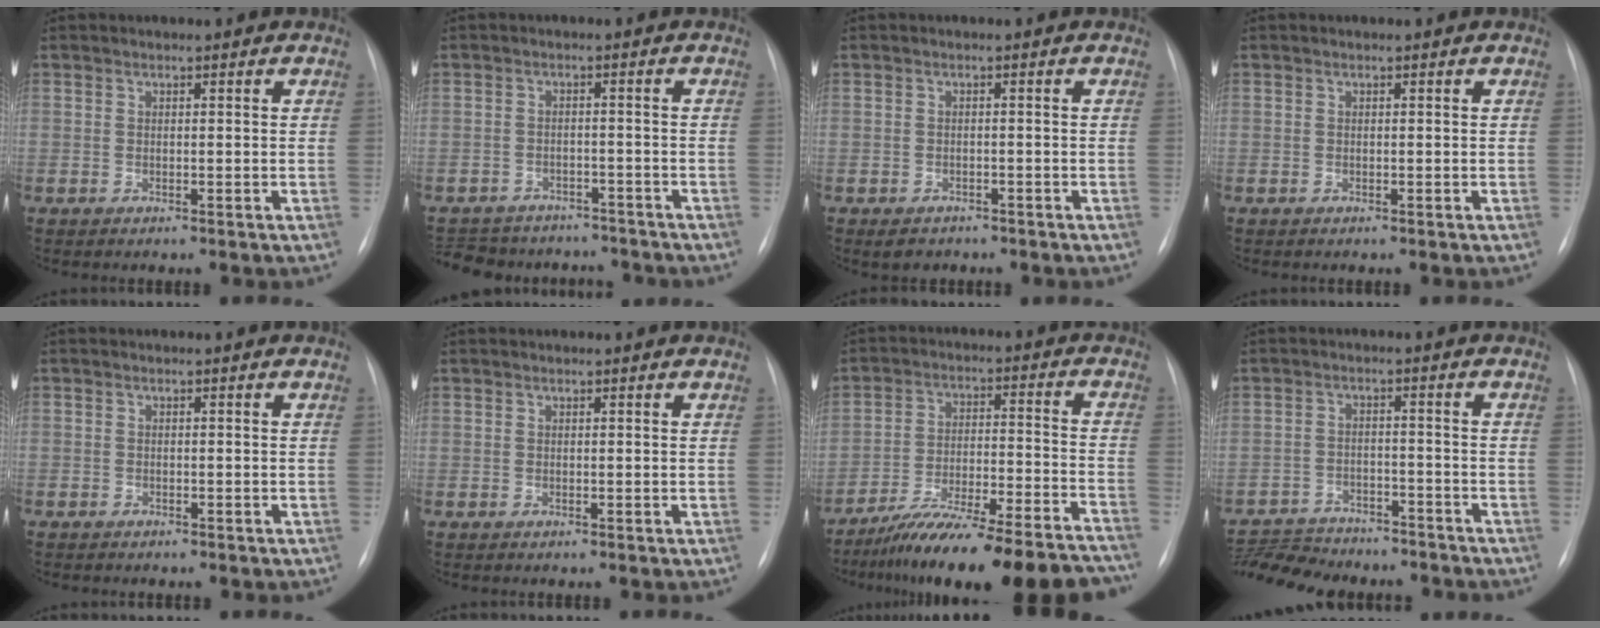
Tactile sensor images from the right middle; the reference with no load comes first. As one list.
[{"total": 13.9, "force": [-12.1, 5.9, 3.4], "torque": [-0.085, 0.012, -0.147]}, {"total": 2.7, "force": [-2.0, 1.7, 0.6], "torque": [-0.008, 0.002, -0.024]}, {"total": 0.0}, {"total": 1.7, "force": [-1.4, 0.9, 0.4], "torque": [-0.010, 0.002, -0.018]}, {"total": 0.0}, {"total": 23.9, "force": [-21.3, 1.5, 10.8], "torque": [-0.125, -0.007, -0.313]}, {"total": 13.8, "force": [-12.7, 3.6, 4.0], "torque": [-0.082, 0.006, -0.180]}]